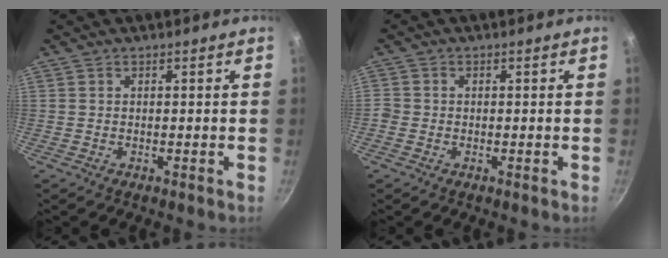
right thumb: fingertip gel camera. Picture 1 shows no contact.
{"total": 1.6, "force": [-0.7, 1.3, 0.5], "torque": [-0.010, 0.001, -0.018]}